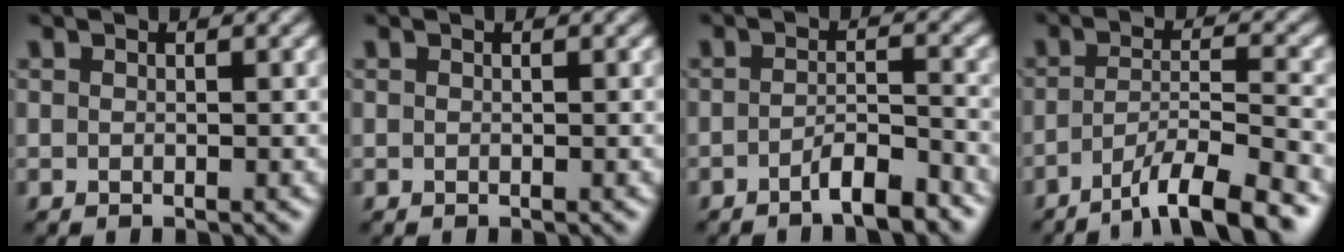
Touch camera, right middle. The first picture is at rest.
{"total": 0.0}
{"total": 3.3, "force": [-2.2, 0.7, 2.3], "torque": [-0.038, 0.005, -0.043]}
{"total": 7.4, "force": [-5.0, 1.6, 5.3], "torque": [-0.075, 0.001, -0.083]}